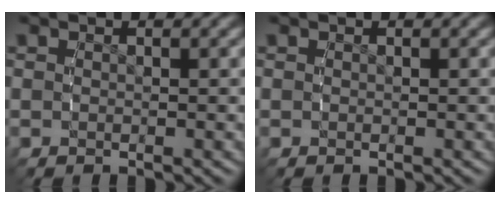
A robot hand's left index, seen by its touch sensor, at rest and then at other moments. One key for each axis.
{"total": 0.0}